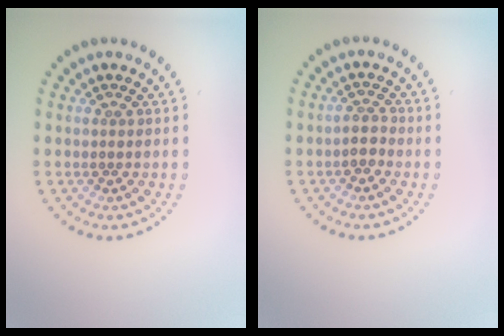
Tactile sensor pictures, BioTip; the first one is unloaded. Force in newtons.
{"total": 1.4, "press": 1.1, "slide": 0.9}